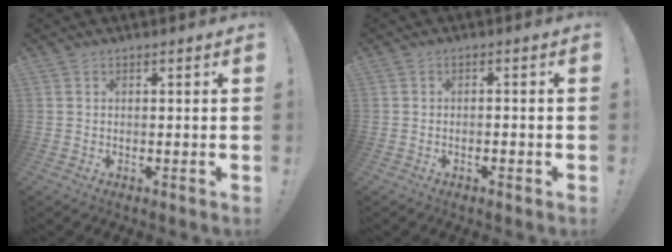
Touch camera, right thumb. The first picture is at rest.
{"total": 1.3, "force": [-0.9, 0.1, 0.9], "torque": [-0.017, 0.002, -0.015]}